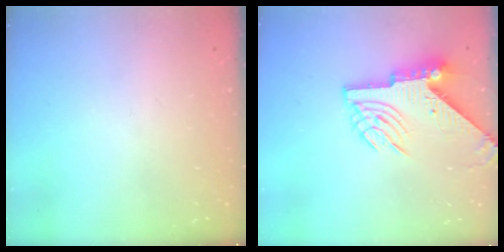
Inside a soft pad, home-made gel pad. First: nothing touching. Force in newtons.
{"total": 9.1, "press": 9.1, "slide": 1.2}